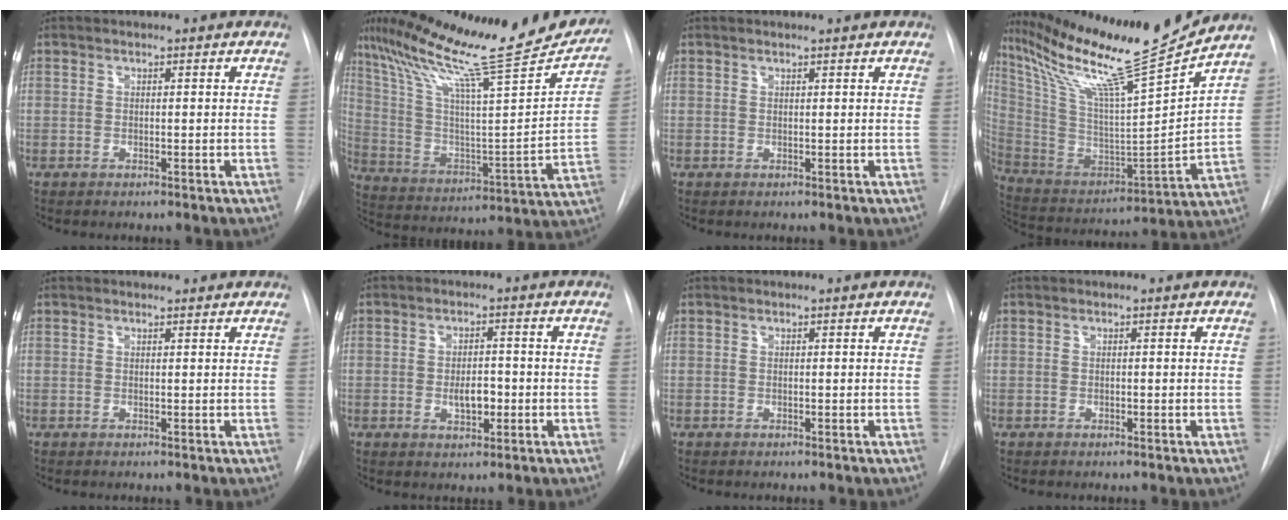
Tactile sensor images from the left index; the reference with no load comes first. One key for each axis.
{"total": 28.7, "fx": 23.1, "fy": 2.7, "fz": 16.8, "tx": -0.283, "ty": -0.033, "tz": 0.342}
{"total": 0.9, "fx": 0.8, "fy": 0.1, "fz": 0.4, "tx": -0.010, "ty": 0.006, "tz": 0.007}
{"total": 22.1, "fx": 18.9, "fy": -1.8, "fz": 11.4, "tx": -0.214, "ty": -0.064, "tz": 0.321}
{"total": 1.7, "fx": 1.6, "fy": 0.7, "fz": 0.2, "tx": -0.004, "ty": 0.008, "tz": 0.010}
{"total": 4.0, "fx": -1.6, "fy": 1.9, "fz": 3.1, "tx": -0.046, "ty": -0.003, "tz": -0.021}
{"total": 0.0}
{"total": 0.8, "fx": -0.8, "fy": 0.0, "fz": 0.0, "tx": 0.001, "ty": -0.005, "tz": -0.014}